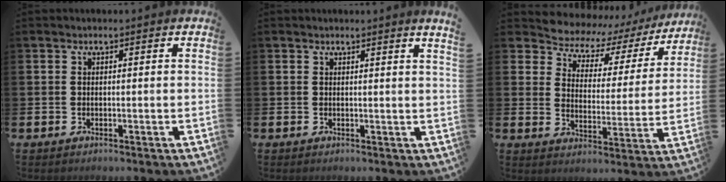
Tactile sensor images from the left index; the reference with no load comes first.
{"total": 1.0, "force": [0.8, -0.5, 0.3], "torque": [0.002, -0.008, 0.014]}
{"total": 5.6, "force": [4.8, 2.7, 1.1], "torque": [-0.053, -0.037, 0.077]}